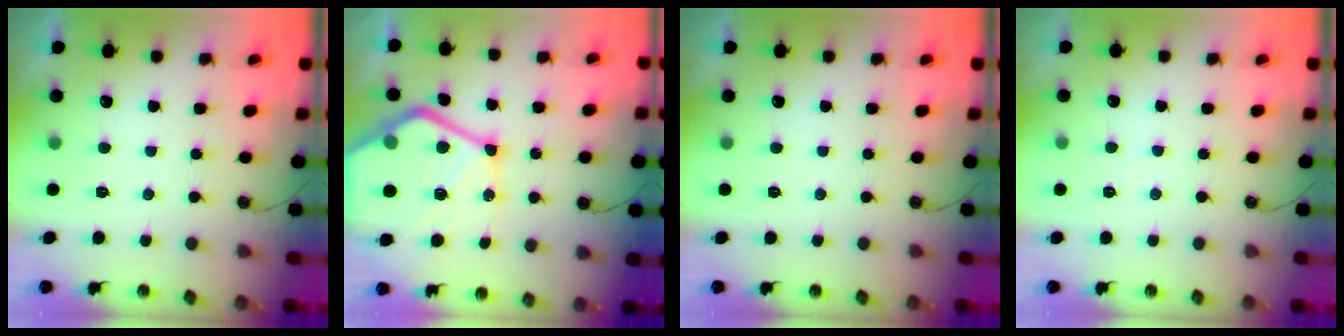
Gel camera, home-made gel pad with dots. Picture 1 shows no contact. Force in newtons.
{"total": 25.3, "press": 25.2, "slide": 2.8}
{"total": 0.0}
{"total": 2.8, "press": 2.7, "slide": 0.5}